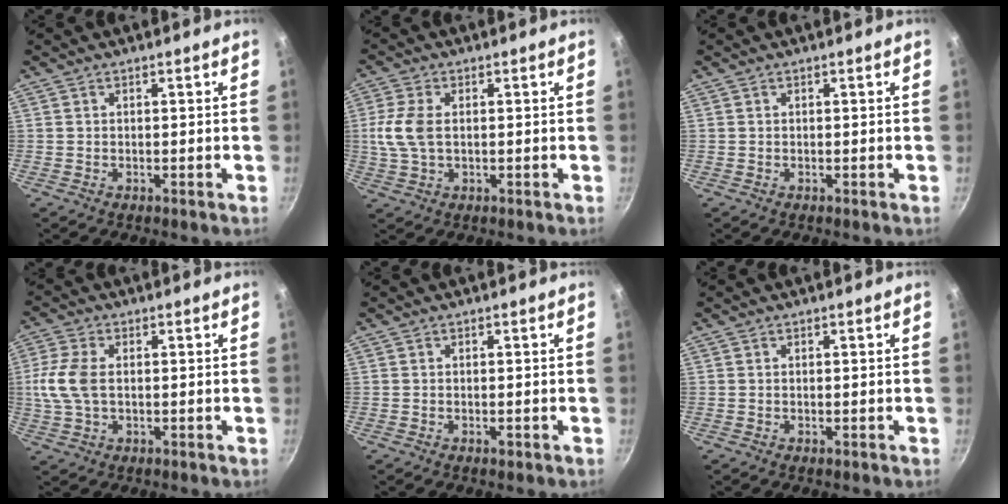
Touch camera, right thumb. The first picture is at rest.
{"total": 7.0, "force": [0.5, 4.0, 5.7], "torque": [-0.125, 0.005, 0.008]}
{"total": 0.0}
{"total": 7.9, "force": [0.3, 4.7, 6.4], "torque": [-0.143, 0.009, 0.001]}
{"total": 0.9, "force": [-0.4, 0.4, 0.7], "torque": [-0.011, 0.002, -0.007]}
{"total": 0.0}